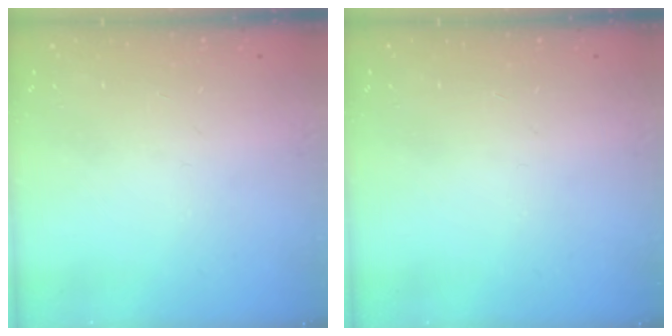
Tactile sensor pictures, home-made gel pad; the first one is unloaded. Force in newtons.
{"total": 0.0}